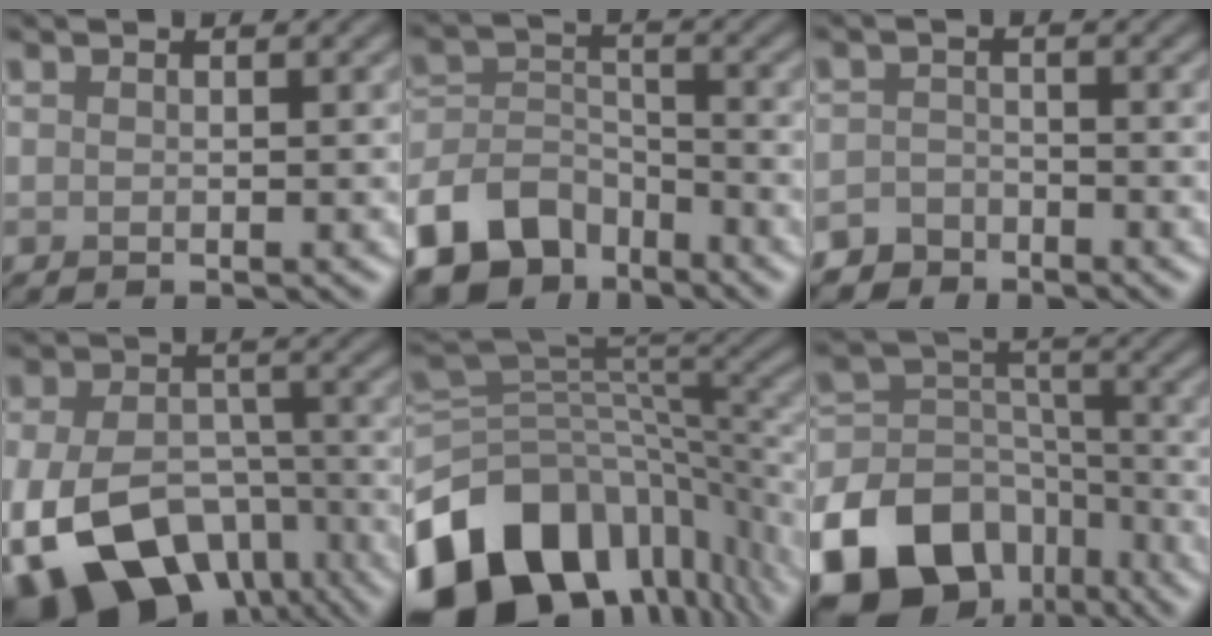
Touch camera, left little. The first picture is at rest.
{"total": 8.5, "force": [-6.1, 4.9, 3.1], "torque": [-0.048, -0.001, -0.125]}
{"total": 2.9, "force": [-2.5, 1.5, -0.1], "torque": [0.016, 0.002, -0.048]}
{"total": 14.4, "force": [-6.8, 9.5, 8.4], "torque": [-0.154, -0.034, -0.101]}
{"total": 15.1, "force": [-7.1, 9.9, 9.0], "torque": [-0.198, -0.004, -0.114]}
{"total": 18.5, "force": [-10.7, 13.3, 7.0], "torque": [-0.168, -0.043, -0.172]}